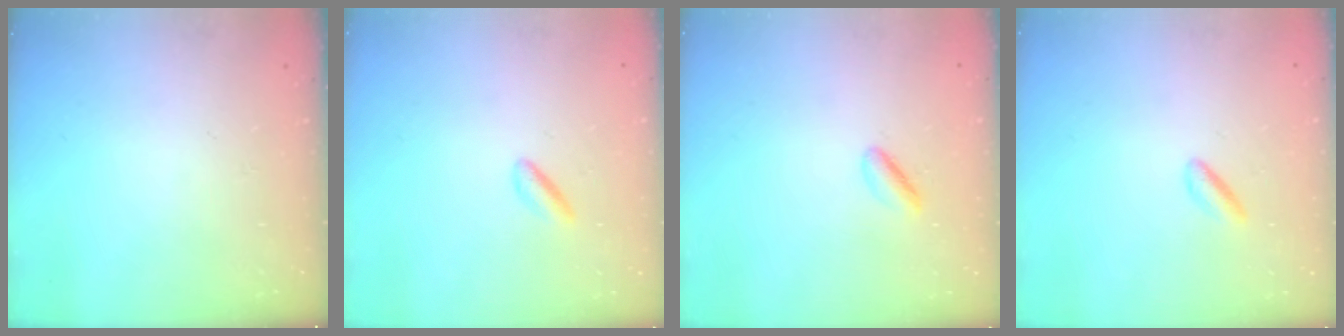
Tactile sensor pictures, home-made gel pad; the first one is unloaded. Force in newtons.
{"total": 1.8, "press": 1.6, "slide": 0.9}
{"total": 2.5, "press": 2.3, "slide": 1.0}
{"total": 1.8, "press": 1.6, "slide": 0.9}